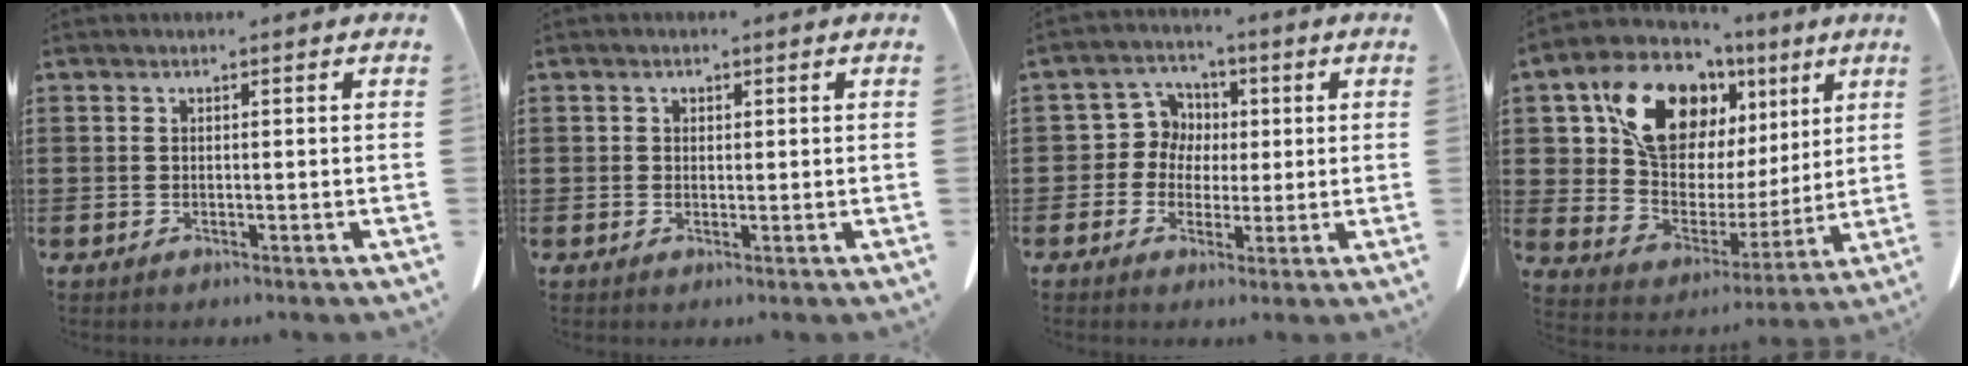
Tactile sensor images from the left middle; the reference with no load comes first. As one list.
[{"total": 0.7, "force": [0.4, 0.6, 0.2], "torque": [-0.006, 0.000, 0.009]}, {"total": 6.0, "force": [0.9, 5.7, 1.7], "torque": [-0.061, 0.017, 0.015]}, {"total": 15.6, "force": [7.9, 10.5, 8.5], "torque": [-0.182, -0.024, 0.150]}]